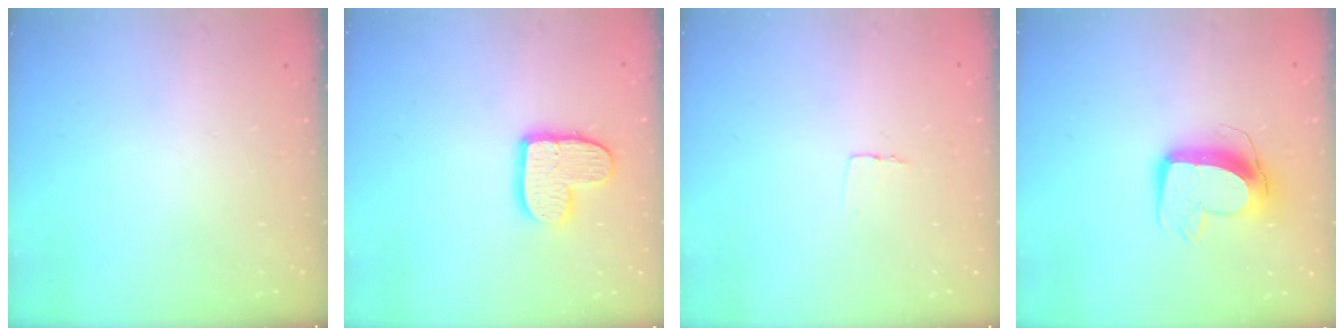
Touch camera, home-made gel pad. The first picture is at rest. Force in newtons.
{"total": 11.3, "press": 11.3, "slide": 0.7}
{"total": 3.1, "press": 3.1, "slide": 0.2}
{"total": 11.7, "press": 11.6, "slide": 1.0}